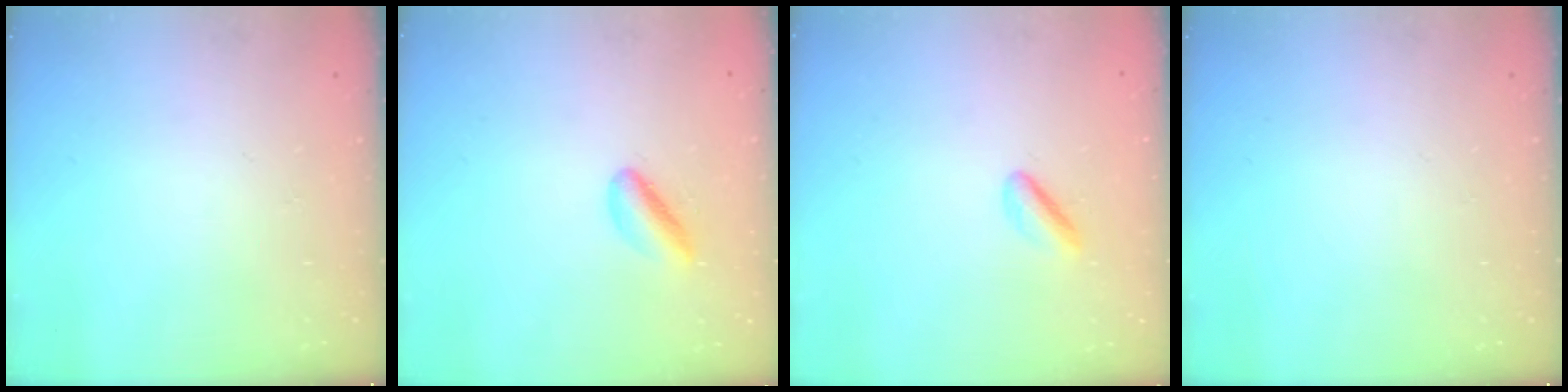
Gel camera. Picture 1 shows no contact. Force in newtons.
{"total": 4.2, "press": 4.2, "slide": 0.8}
{"total": 2.9, "press": 2.8, "slide": 0.8}
{"total": 0.0}